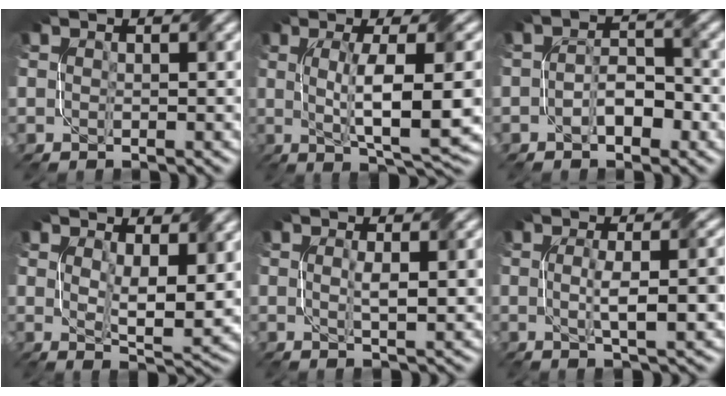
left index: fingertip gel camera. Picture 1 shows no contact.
{"total": 9.0, "force": [0.0, 1.9, 8.8], "torque": [-0.138, 0.002, 0.005]}
{"total": 2.9, "force": [-1.3, 1.6, 2.1], "torque": [-0.035, 0.008, -0.022]}
{"total": 5.6, "force": [1.7, 1.9, 4.9], "torque": [-0.090, -0.012, 0.034]}
{"total": 3.1, "force": [0.4, 0.5, 3.0], "torque": [-0.051, 0.000, 0.009]}
{"total": 5.6, "force": [-0.2, 1.4, 5.5], "torque": [-0.077, 0.005, -0.003]}